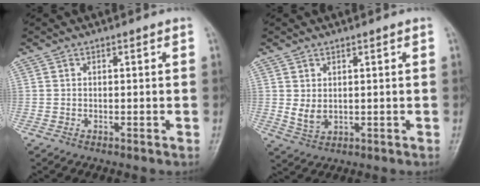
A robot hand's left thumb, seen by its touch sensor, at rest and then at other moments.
{"total": 3.2, "force": [0.7, 2.1, 2.3], "torque": [-0.037, -0.010, 0.022]}